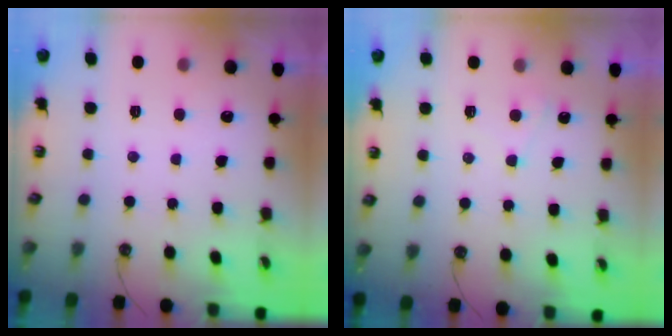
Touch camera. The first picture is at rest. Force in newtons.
{"total": 2.4, "press": 2.4, "slide": 0.4}